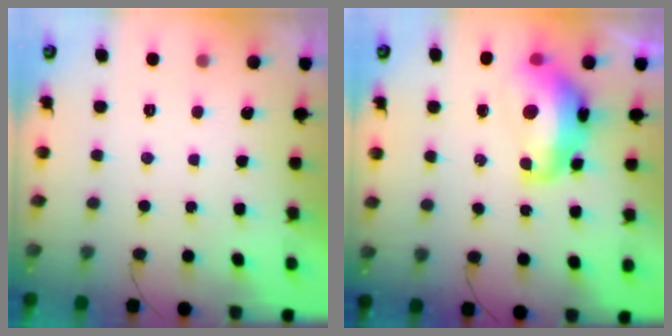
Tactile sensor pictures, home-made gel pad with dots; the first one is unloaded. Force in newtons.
{"total": 13.7, "press": 13.7, "slide": 1.0}